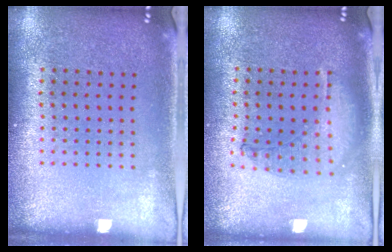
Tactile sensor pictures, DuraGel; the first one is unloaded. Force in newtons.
{"total": 0.9, "press": 0.9, "slide": 0.2}